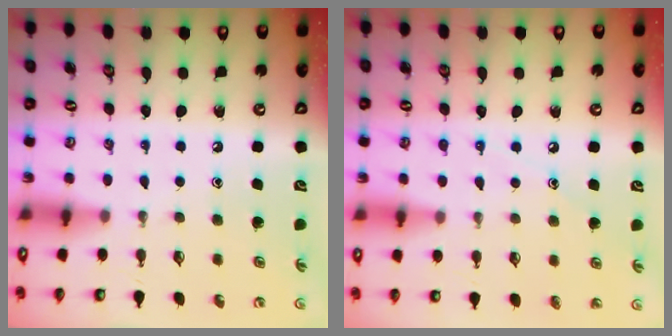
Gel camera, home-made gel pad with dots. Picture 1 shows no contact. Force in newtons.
{"total": 5.8, "press": 5.8, "slide": 0.7}